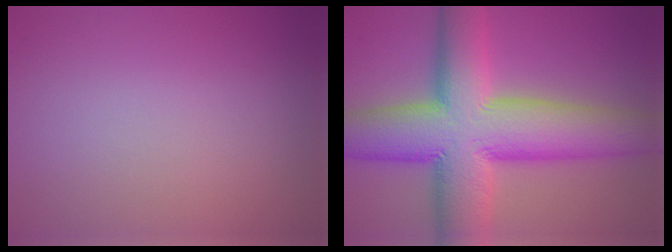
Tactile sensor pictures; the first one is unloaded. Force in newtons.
{"total": 14.2, "press": 14.2, "slide": 0.8}